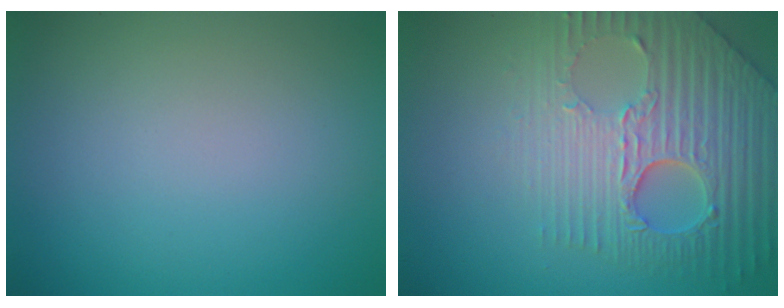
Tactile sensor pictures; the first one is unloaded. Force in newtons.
{"total": 6.7, "press": 5.5, "slide": 4.0}